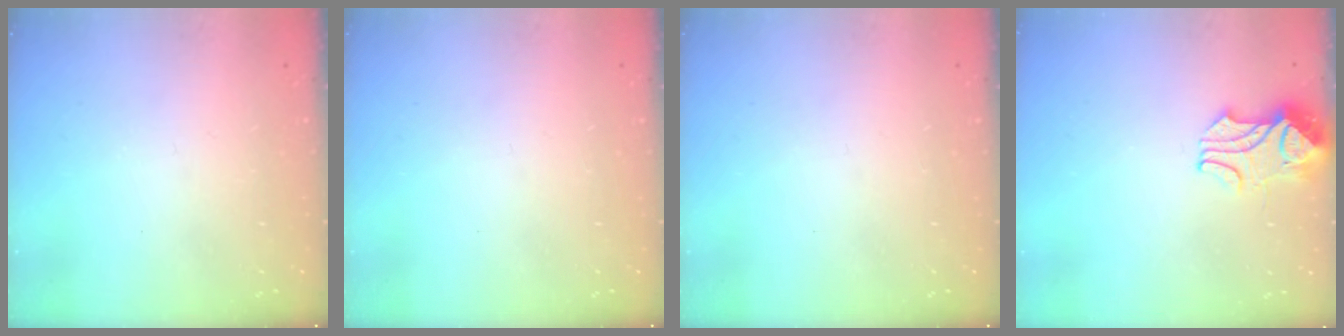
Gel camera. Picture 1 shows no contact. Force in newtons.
{"total": 0.0}
{"total": 0.0}
{"total": 2.2, "press": 2.0, "slide": 0.8}